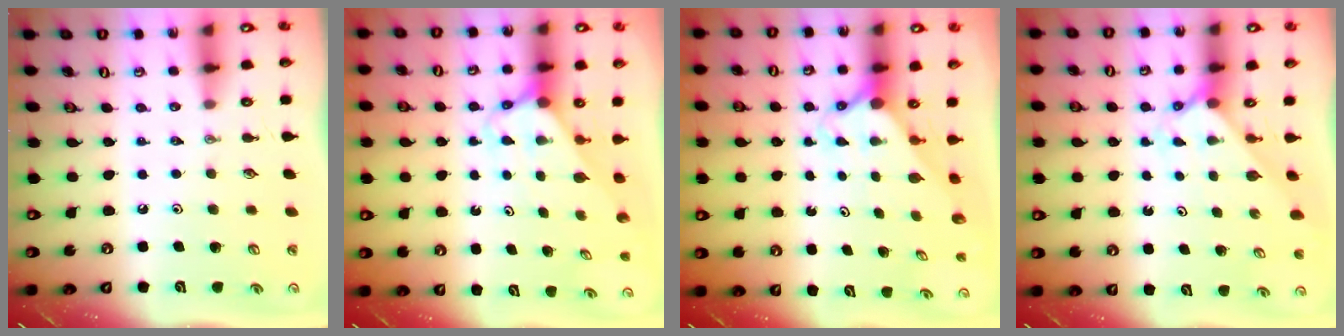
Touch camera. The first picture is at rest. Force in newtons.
{"total": 2.8, "press": 2.8, "slide": 0.2}
{"total": 2.1, "press": 2.1, "slide": 0.1}
{"total": 2.1, "press": 2.1, "slide": 0.2}